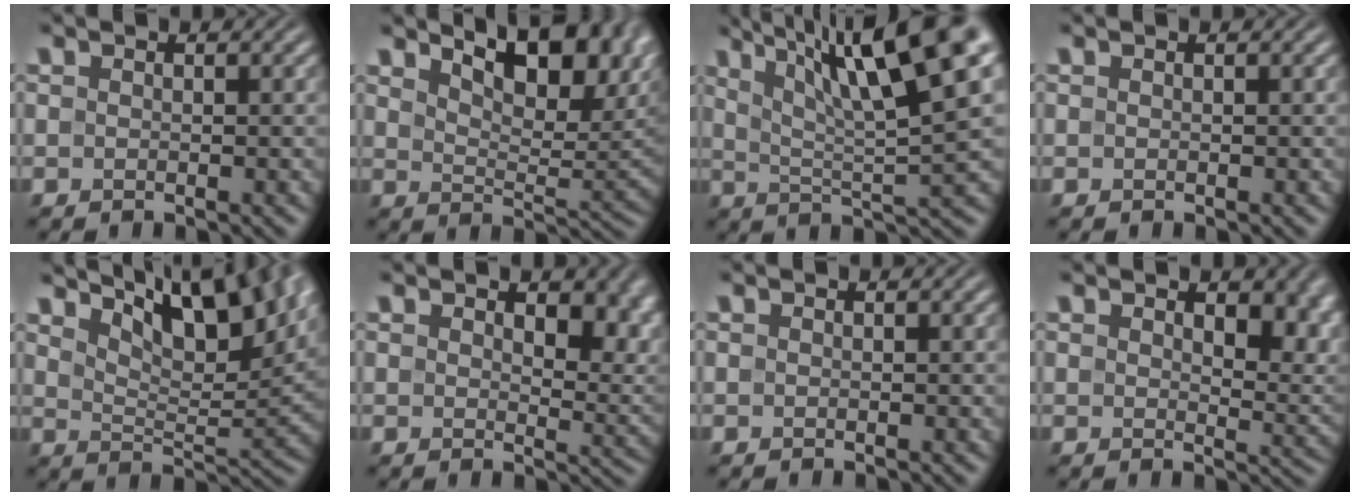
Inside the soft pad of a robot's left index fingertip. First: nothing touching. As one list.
[{"total": 10.1, "force": [5.2, 4.0, 7.7], "torque": [-0.107, 0.011, 0.076]}, {"total": 13.4, "force": [6.4, 3.0, 11.3], "torque": [-0.171, 0.018, 0.107]}, {"total": 0.0}, {"total": 10.8, "force": [7.0, 3.7, 7.4], "torque": [-0.110, 0.019, 0.093]}, {"total": 6.8, "force": [2.6, 3.8, 5.0], "torque": [-0.056, -0.007, 0.042]}, {"total": 0.0}, {"total": 6.1, "force": [2.4, 3.3, 4.5], "torque": [-0.056, -0.008, 0.038]}]